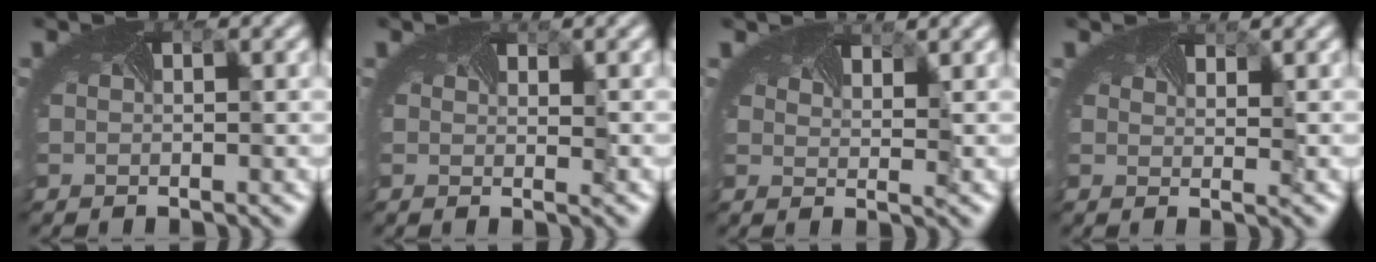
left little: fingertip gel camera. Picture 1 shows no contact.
{"total": 0.7, "force": [0.3, 0.2, 0.6], "torque": [-0.008, 0.002, 0.005]}
{"total": 2.4, "force": [1.8, 0.8, 1.3], "torque": [-0.023, 0.003, 0.023]}
{"total": 1.6, "force": [1.1, 0.6, 1.0], "torque": [-0.014, 0.001, 0.013]}